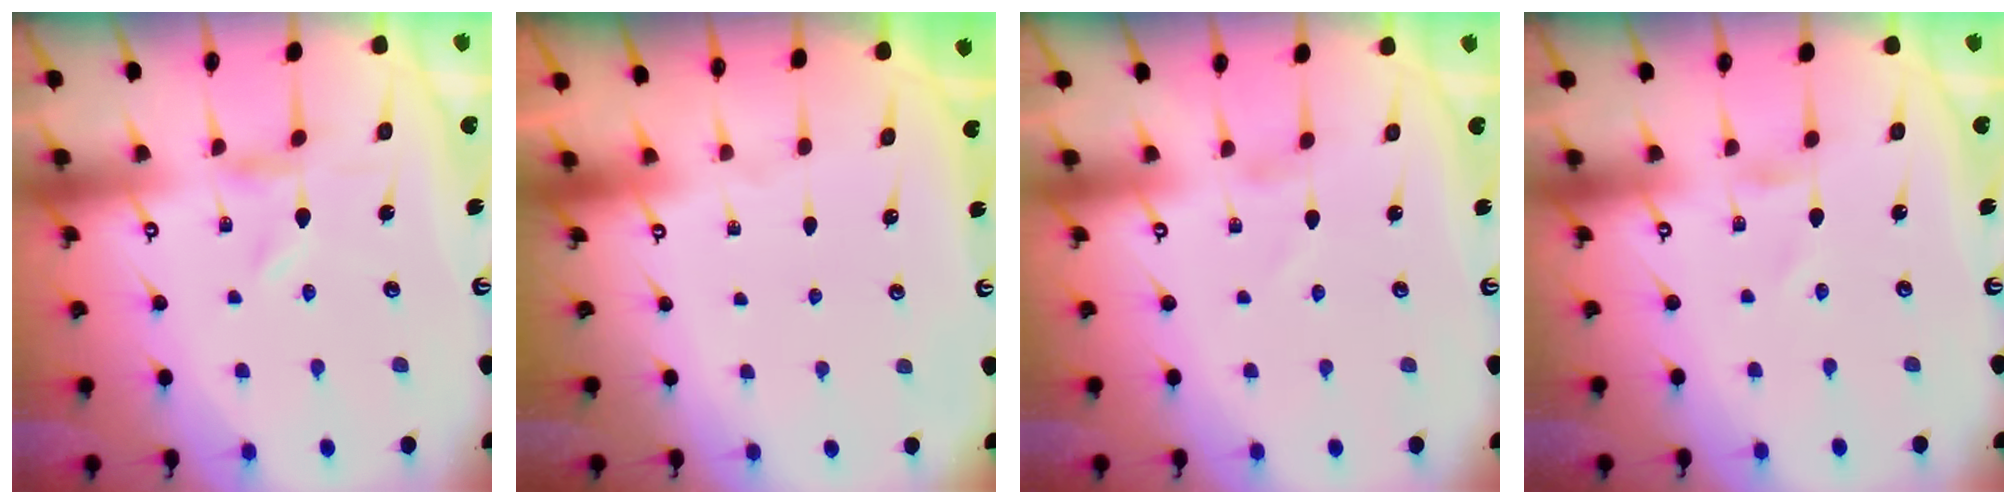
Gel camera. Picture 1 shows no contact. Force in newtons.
{"total": 0.0}
{"total": 1.4, "press": 1.4, "slide": 0.2}
{"total": 0.0}